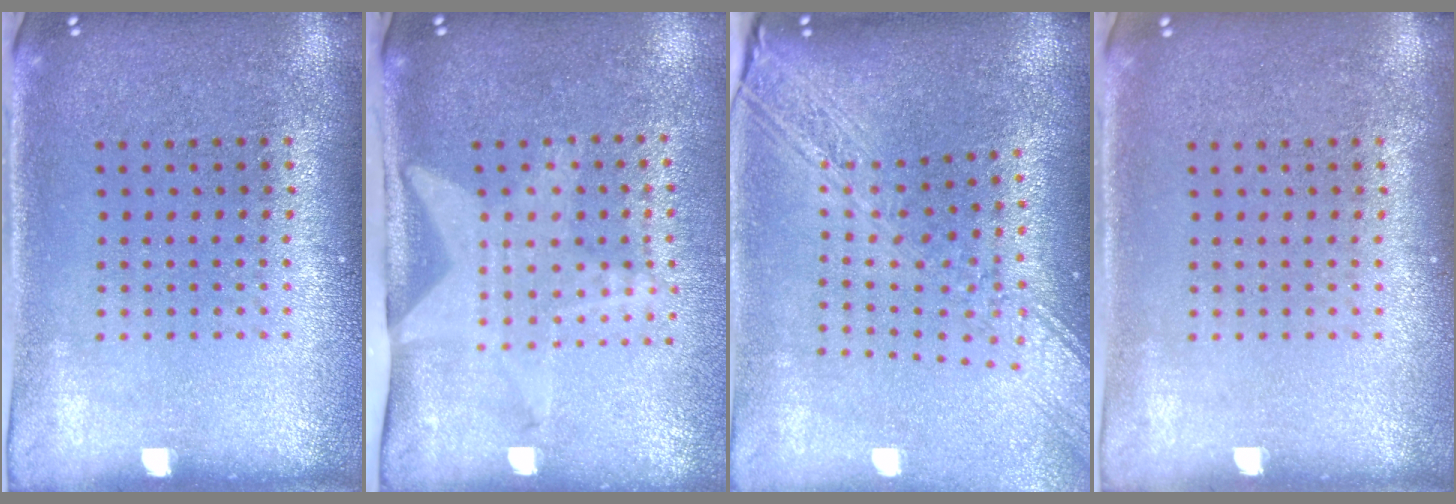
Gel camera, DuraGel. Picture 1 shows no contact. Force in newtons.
{"total": 2.1, "press": 1.5, "slide": 1.5}
{"total": 2.8, "press": 2.2, "slide": 1.7}
{"total": 0.0}